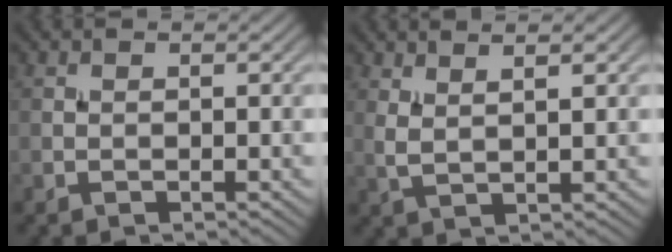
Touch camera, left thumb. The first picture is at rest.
{"total": 3.3, "force": [2.1, 0.6, 2.4], "torque": [-0.042, 0.000, 0.043]}